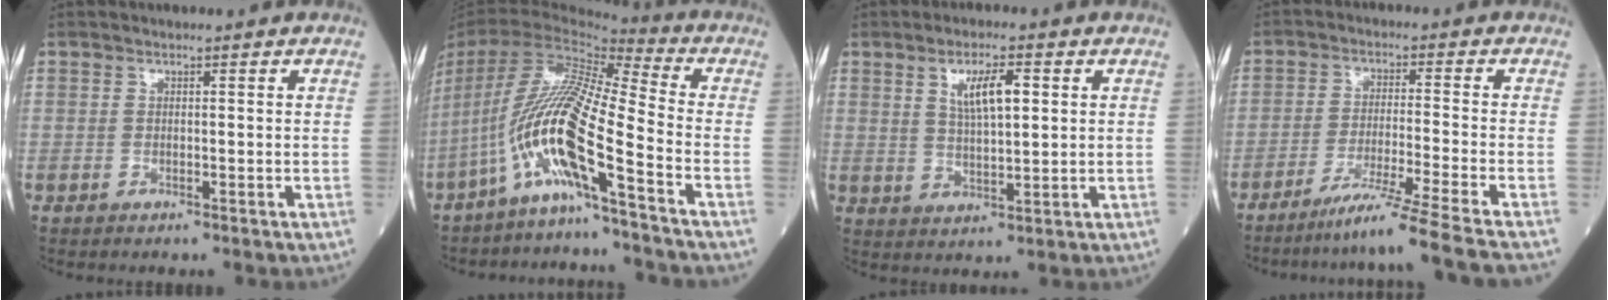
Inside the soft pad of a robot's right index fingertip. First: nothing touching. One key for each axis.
{"total": 15.2, "fx": -7.1, "fy": -0.1, "fz": 13.5, "tx": -0.276, "ty": -0.005, "tz": -0.140}
{"total": 6.1, "fx": 2.1, "fy": 1.4, "fz": 5.5, "tx": -0.104, "ty": 0.002, "tz": 0.041}
{"total": 12.8, "fx": -10.4, "fy": -3.6, "fz": 6.5, "tx": -0.079, "ty": -0.041, "tz": -0.164}